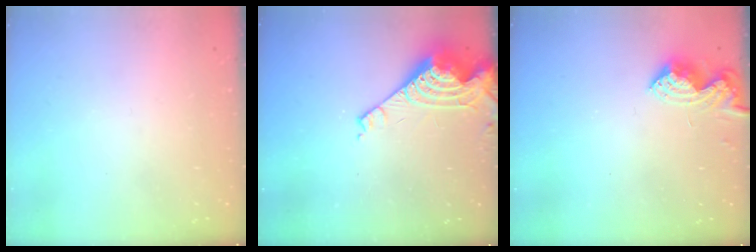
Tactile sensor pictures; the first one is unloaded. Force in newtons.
{"total": 8.0, "press": 8.0, "slide": 0.7}
{"total": 8.3, "press": 8.3, "slide": 0.2}